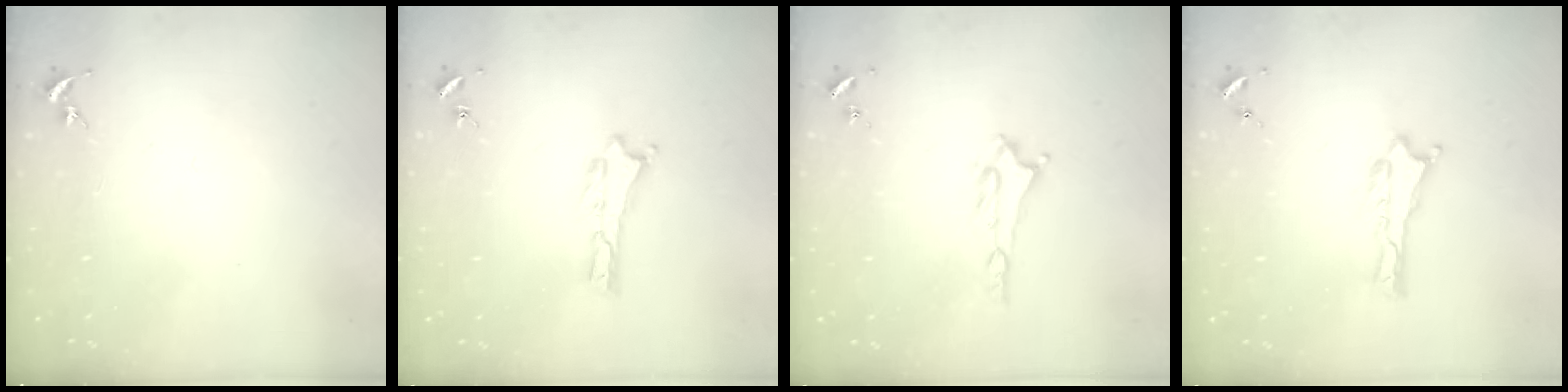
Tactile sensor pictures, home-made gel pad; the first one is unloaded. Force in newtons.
{"total": 0.0}
{"total": 1.3, "press": 1.3, "slide": 0.2}
{"total": 0.0}